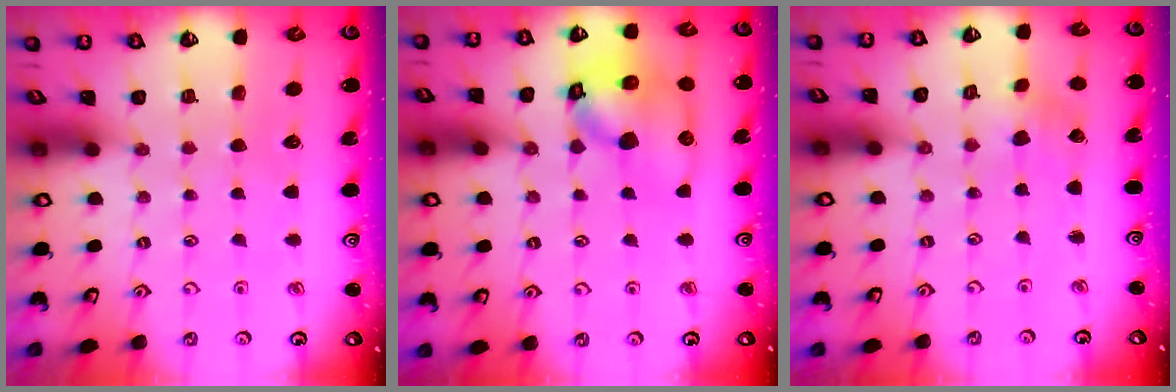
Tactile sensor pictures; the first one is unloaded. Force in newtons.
{"total": 14.9, "press": 14.8, "slide": 1.9}
{"total": 1.9, "press": 1.9, "slide": 0.2}